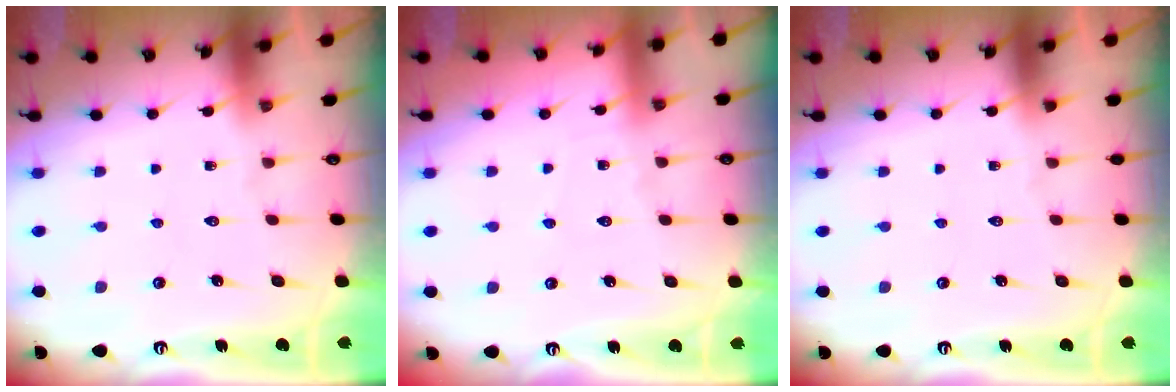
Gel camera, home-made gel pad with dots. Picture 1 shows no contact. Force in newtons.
{"total": 4.2, "press": 4.1, "slide": 0.5}
{"total": 0.0}